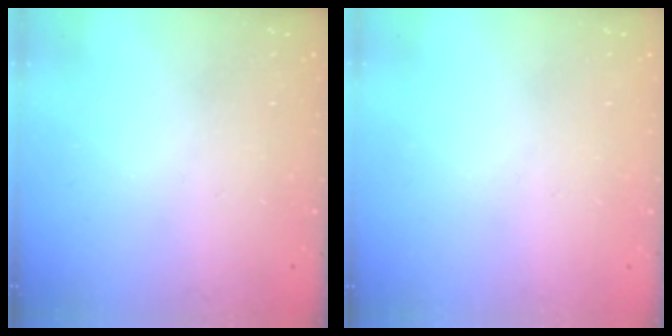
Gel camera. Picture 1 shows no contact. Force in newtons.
{"total": 0.0}